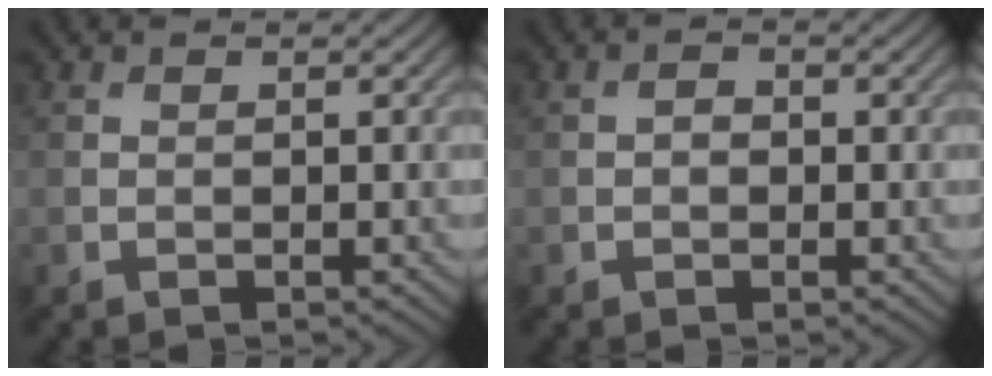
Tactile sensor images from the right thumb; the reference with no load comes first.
{"total": 1.3, "force": [-0.2, 0.9, 0.8], "torque": [-0.014, -0.001, -0.006]}